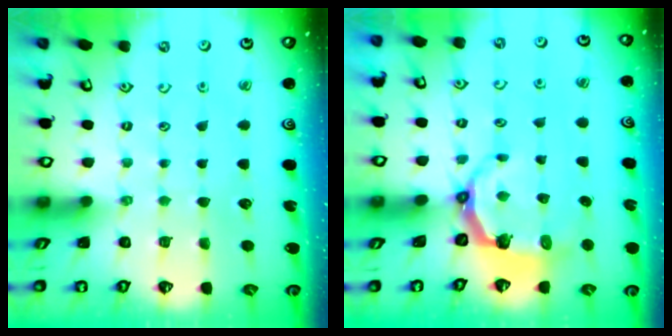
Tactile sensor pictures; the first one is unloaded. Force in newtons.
{"total": 5.6, "press": 4.0, "slide": 4.0}